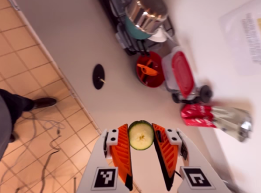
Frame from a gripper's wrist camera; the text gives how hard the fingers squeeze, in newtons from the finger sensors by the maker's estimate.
{"total": 6.5, "left": 6.2, "right": 6.9}